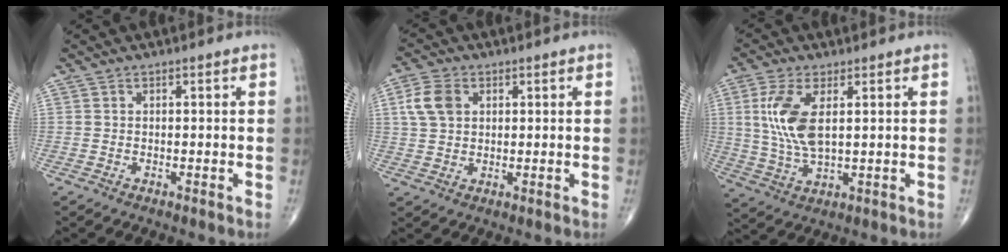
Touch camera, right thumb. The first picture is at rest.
{"total": 6.3, "force": [1.9, 4.5, 4.0], "torque": [-0.075, 0.004, 0.034]}
{"total": 10.3, "force": [2.3, 4.6, 9.0], "torque": [-0.198, -0.009, 0.053]}